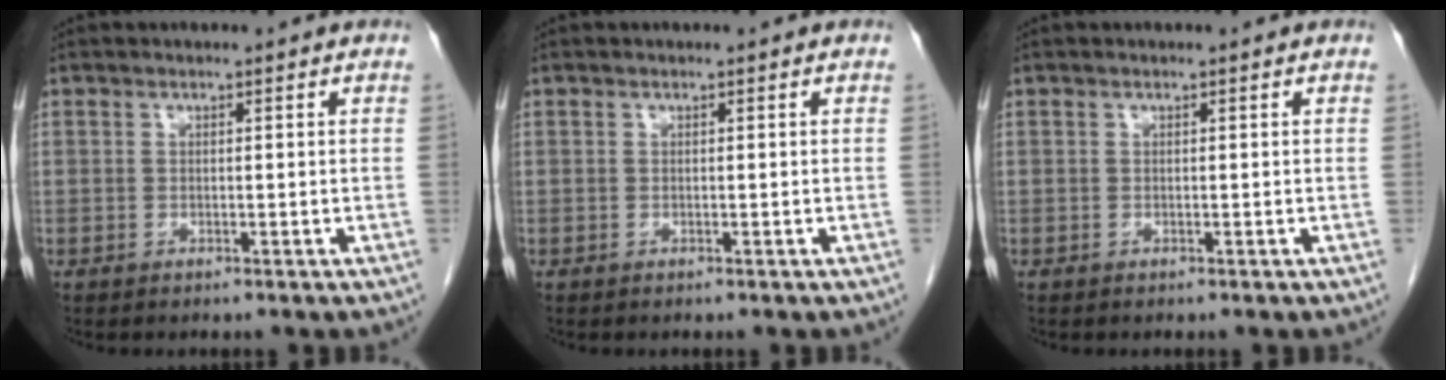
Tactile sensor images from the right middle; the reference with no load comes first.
{"total": 0.0}
{"total": 0.0}